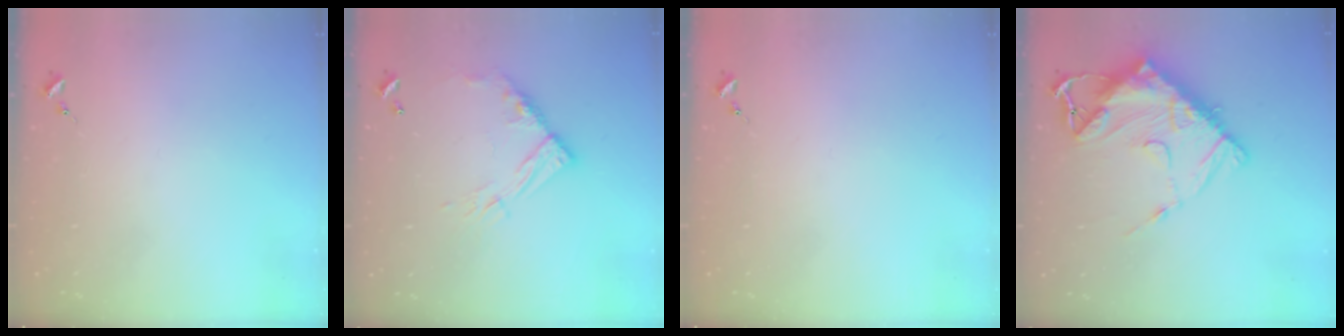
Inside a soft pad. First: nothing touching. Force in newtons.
{"total": 11.8, "press": 11.7, "slide": 1.0}
{"total": 0.0}
{"total": 18.7, "press": 18.6, "slide": 1.9}